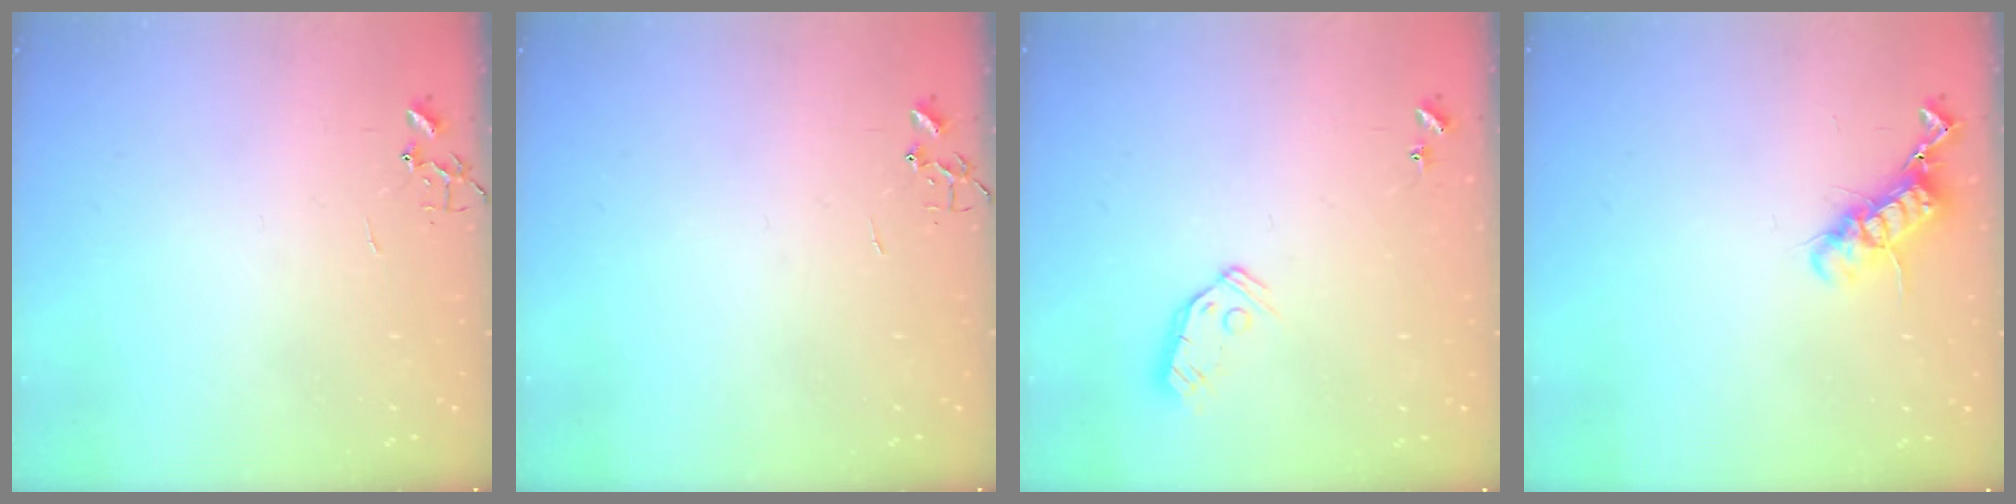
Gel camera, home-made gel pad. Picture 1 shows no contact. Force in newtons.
{"total": 0.0}
{"total": 7.5, "press": 7.5, "slide": 0.4}
{"total": 12.0, "press": 11.9, "slide": 0.7}